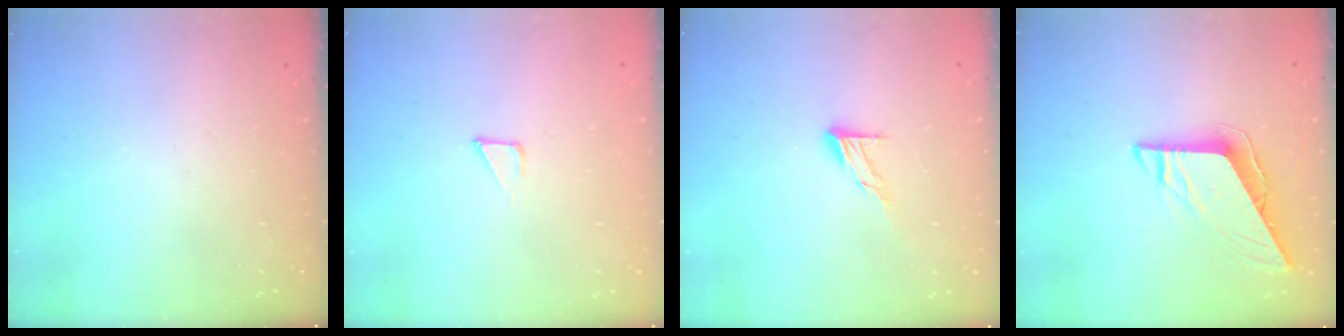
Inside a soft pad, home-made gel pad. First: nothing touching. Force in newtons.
{"total": 2.9, "press": 2.9, "slide": 0.3}
{"total": 7.3, "press": 7.3, "slide": 0.4}
{"total": 8.1, "press": 8.1, "slide": 0.3}